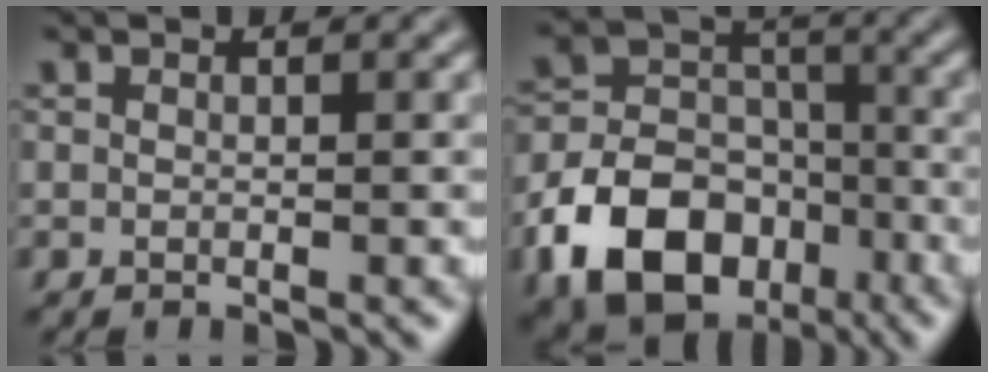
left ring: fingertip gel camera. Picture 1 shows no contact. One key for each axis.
{"total": 11.9, "fx": -5.8, "fy": 8.4, "fz": 6.1, "tx": -0.113, "ty": -0.007, "tz": -0.115}